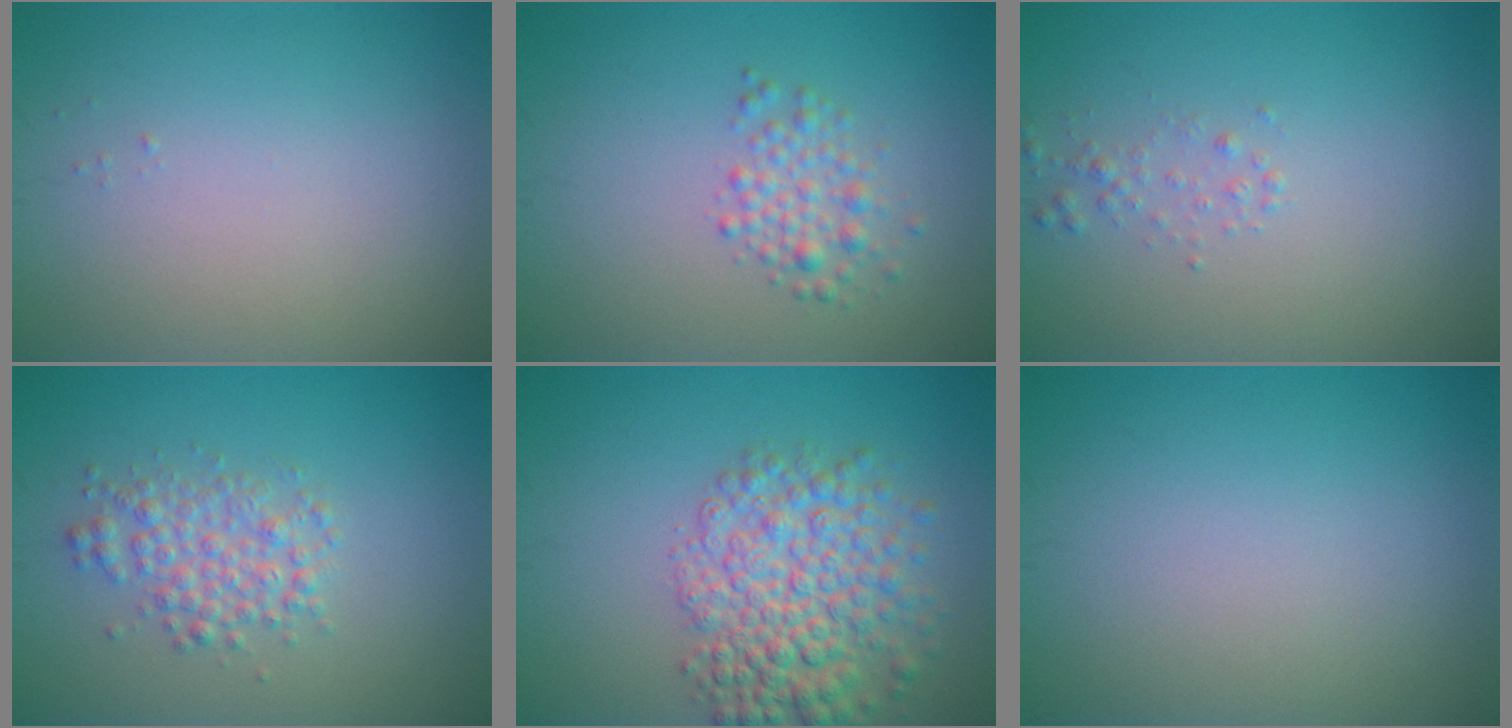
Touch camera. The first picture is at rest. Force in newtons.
{"total": 2.2, "press": 2.2, "slide": 0.1}
{"total": 0.9, "press": 0.9, "slide": 0.0}
{"total": 3.0, "press": 3.0, "slide": 0.1}
{"total": 6.5, "press": 6.5, "slide": 0.2}
{"total": 0.0}